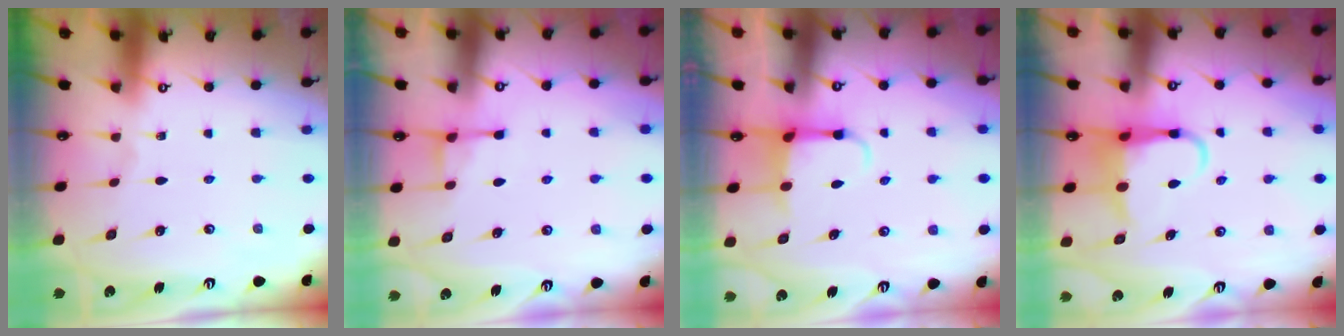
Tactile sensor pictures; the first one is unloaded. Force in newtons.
{"total": 3.8, "press": 3.8, "slide": 0.5}
{"total": 3.8, "press": 3.6, "slide": 0.9}
{"total": 6.6, "press": 6.5, "slide": 1.2}